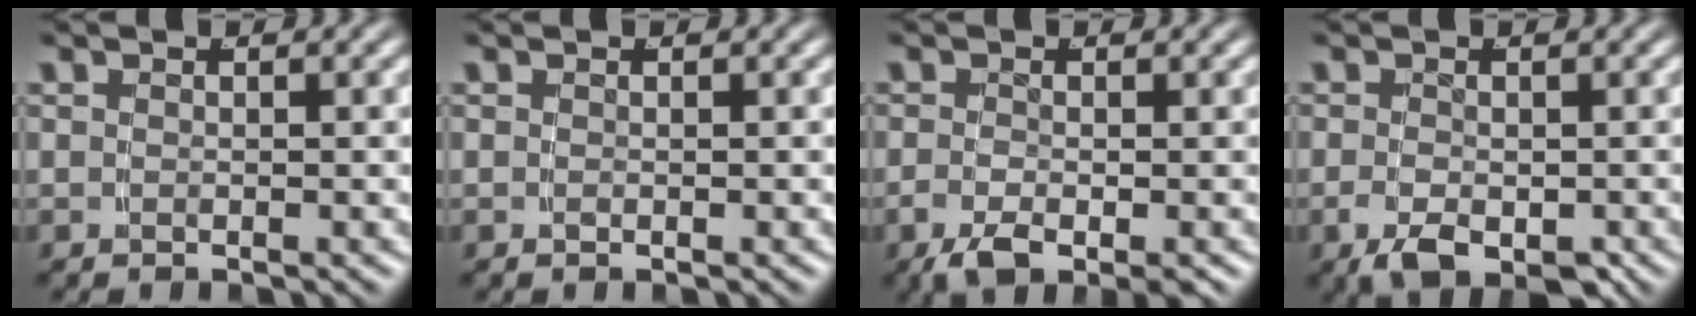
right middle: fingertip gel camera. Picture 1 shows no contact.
{"total": 0.0}
{"total": 2.7, "force": [-1.6, 0.9, 2.0], "torque": [-0.043, -0.019, -0.017]}
{"total": 4.3, "force": [-2.1, 2.0, 3.1], "torque": [-0.057, -0.034, -0.018]}